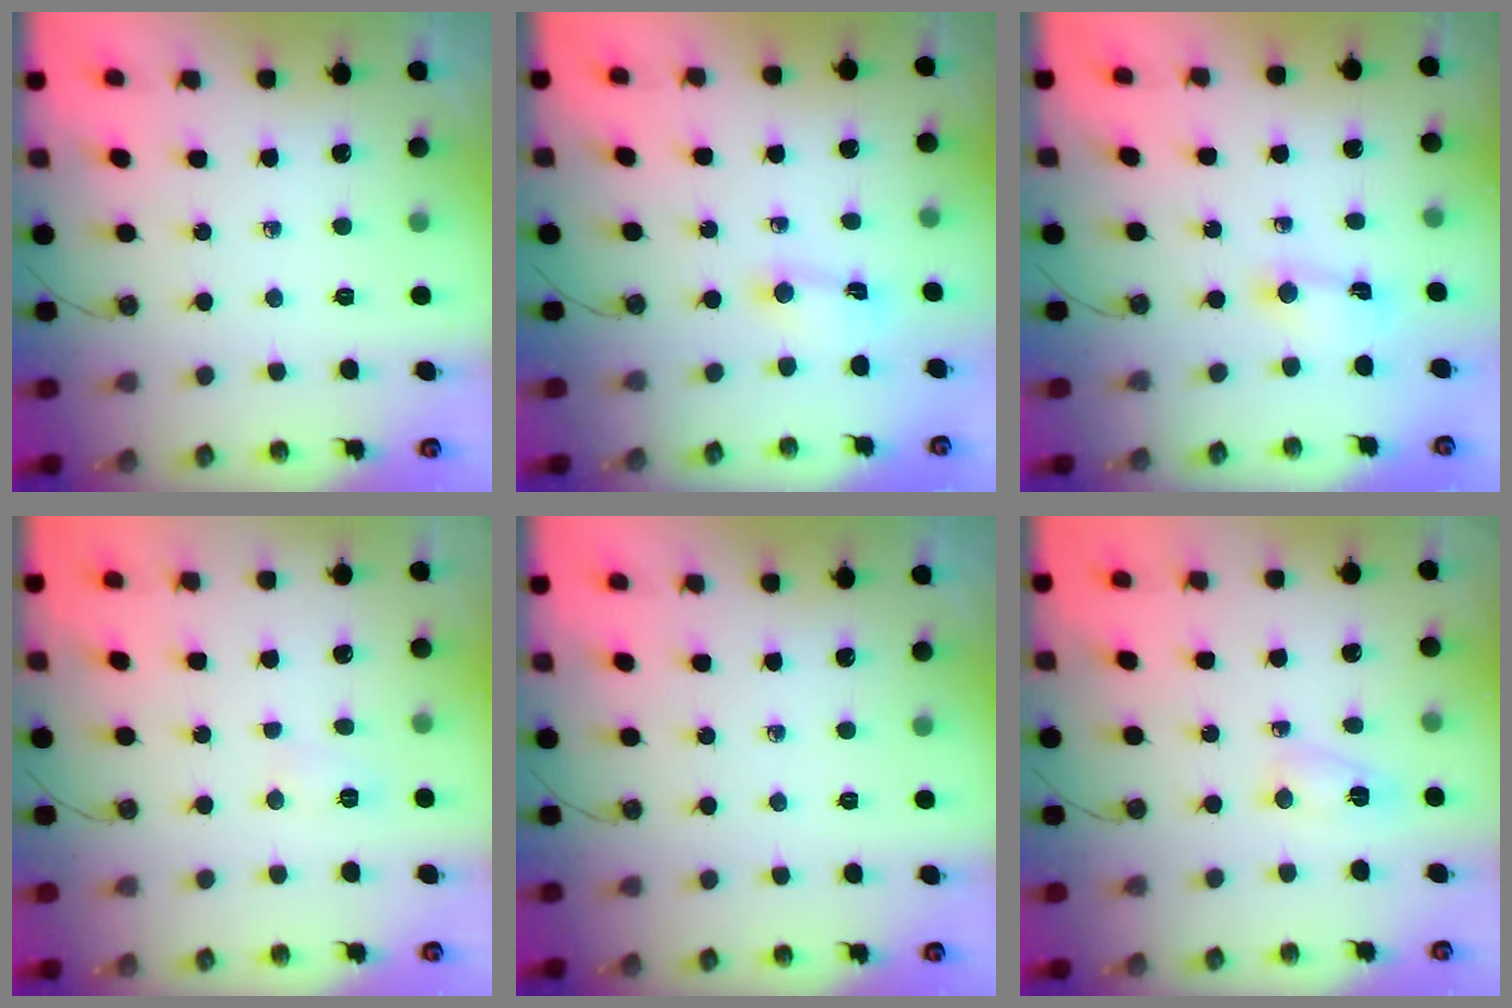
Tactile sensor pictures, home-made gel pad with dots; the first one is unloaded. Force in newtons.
{"total": 1.5, "press": 1.5, "slide": 0.1}
{"total": 1.9, "press": 1.9, "slide": 0.4}
{"total": 4.6, "press": 4.4, "slide": 1.2}
{"total": 0.0}
{"total": 3.1, "press": 3.1, "slide": 0.3}